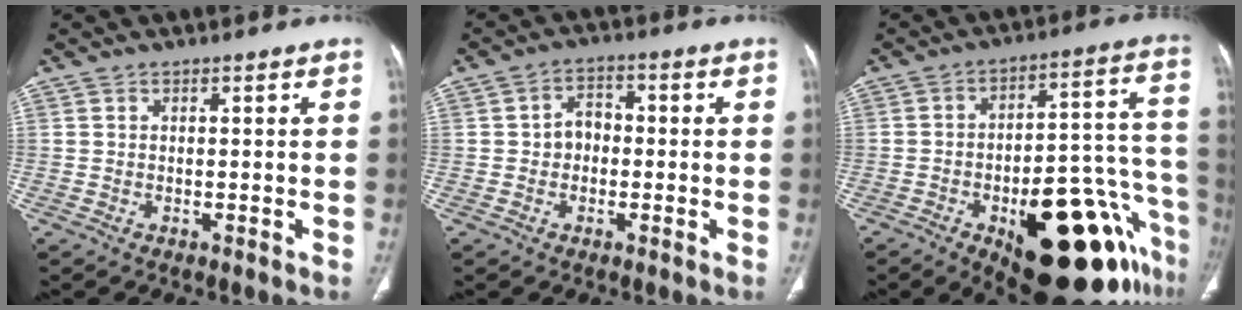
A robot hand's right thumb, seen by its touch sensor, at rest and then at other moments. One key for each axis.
{"total": 4.6, "fx": -0.4, "fy": 3.7, "fz": 2.7, "tx": -0.023, "ty": 0.019, "tz": -0.016}
{"total": 28.1, "fx": -14.6, "fy": 10.4, "fz": 21.6, "tx": -0.203, "ty": 0.086, "tz": -0.200}